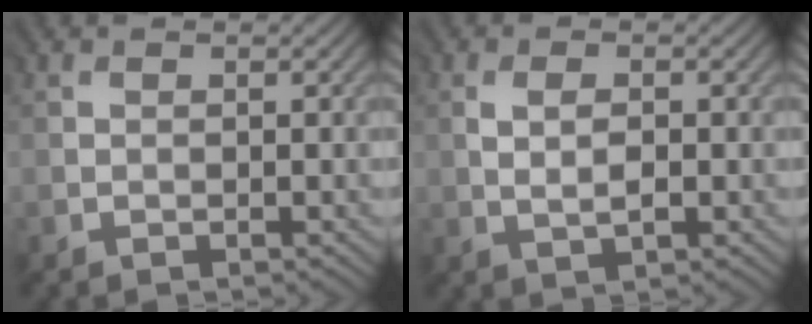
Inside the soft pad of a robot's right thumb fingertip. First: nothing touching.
{"total": 2.0, "force": [0.1, 0.9, 1.8], "torque": [-0.036, -0.001, 0.005]}